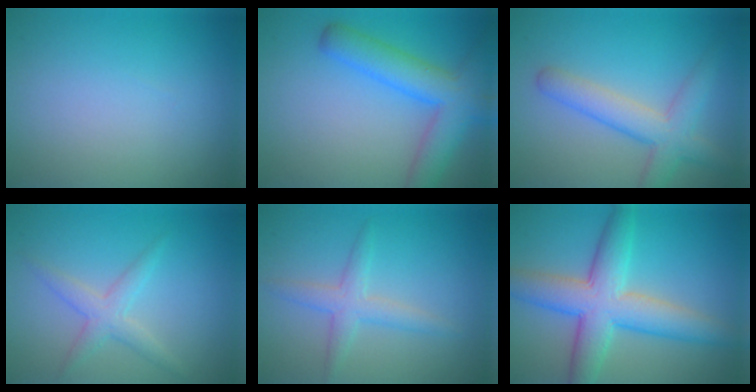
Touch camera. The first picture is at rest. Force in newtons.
{"total": 5.8, "press": 5.8, "slide": 0.3}
{"total": 4.4, "press": 4.4, "slide": 0.1}
{"total": 2.3, "press": 2.3, "slide": 0.1}
{"total": 2.5, "press": 2.5, "slide": 0.1}
{"total": 7.4, "press": 7.4, "slide": 0.1}